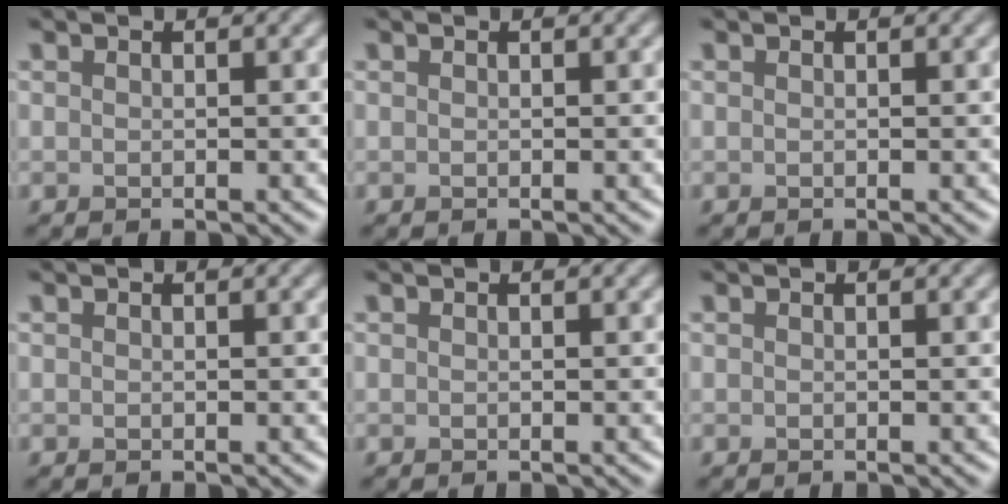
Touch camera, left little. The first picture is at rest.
{"total": 0.0}
{"total": 0.0}
{"total": 0.0}
{"total": 0.0}
{"total": 0.0}